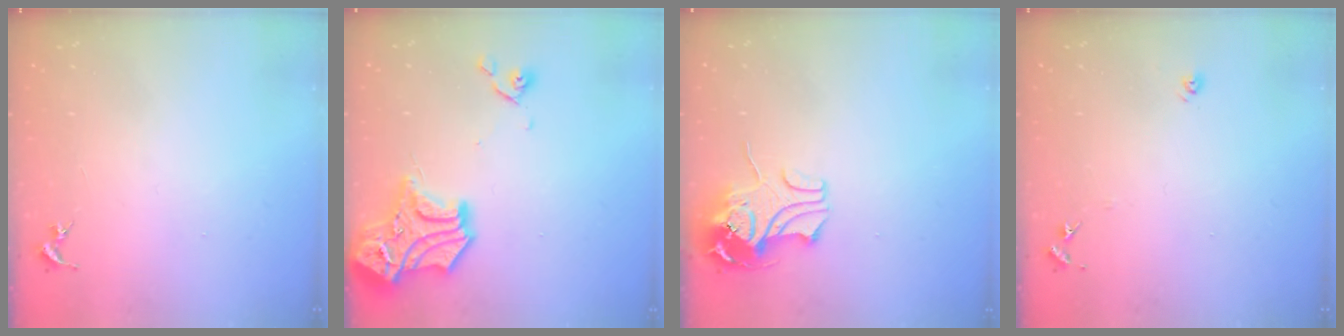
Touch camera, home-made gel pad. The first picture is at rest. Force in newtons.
{"total": 17.6, "press": 17.4, "slide": 2.2}
{"total": 10.6, "press": 10.6, "slide": 0.8}
{"total": 5.9, "press": 5.9, "slide": 0.5}